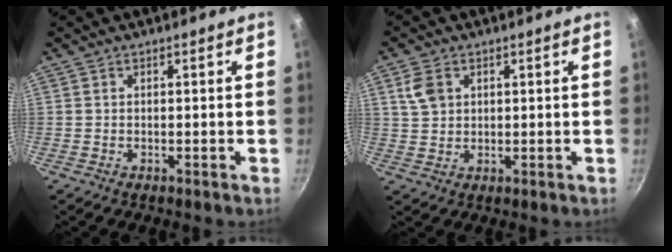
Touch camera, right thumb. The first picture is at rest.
{"total": 4.8, "force": [1.8, 3.5, 2.7], "torque": [-0.040, 0.000, 0.037]}